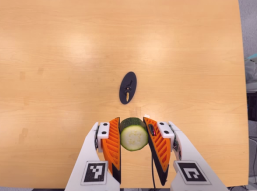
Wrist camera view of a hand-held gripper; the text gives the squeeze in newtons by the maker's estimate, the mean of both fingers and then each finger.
{"total": 10.8, "left": 9.7, "right": 11.9}